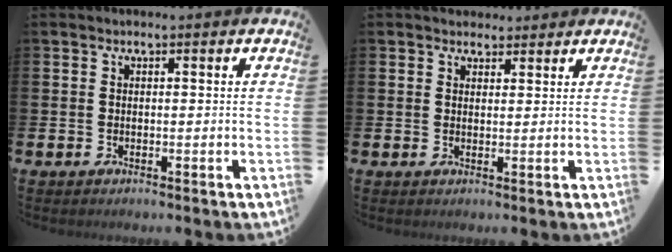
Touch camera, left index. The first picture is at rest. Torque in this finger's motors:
{"motor_torque": [1.08, -1.06, 0.17, 0.11]}